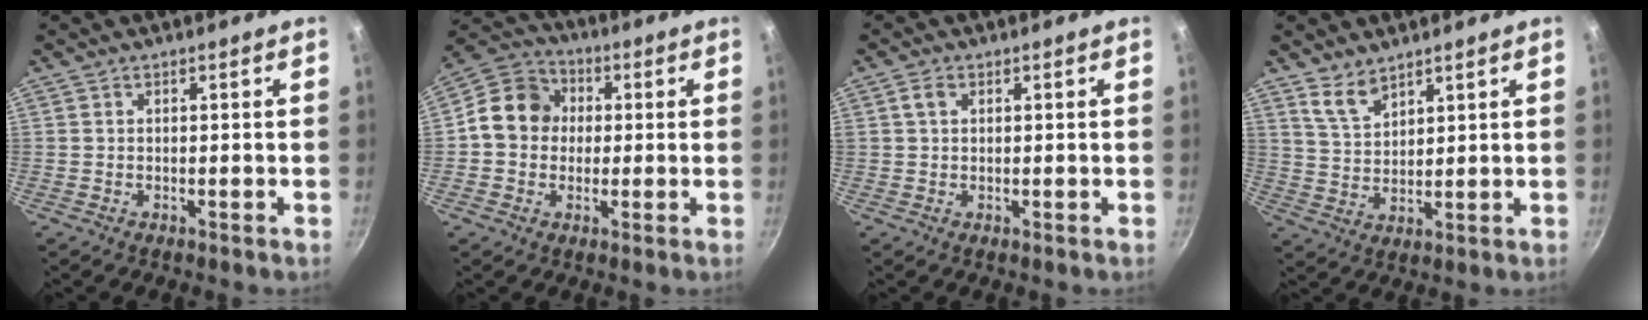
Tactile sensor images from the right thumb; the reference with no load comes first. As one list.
[{"total": 10.9, "force": [0.6, 9.6, 5.2], "torque": [-0.056, 0.023, -0.014]}, {"total": 1.9, "force": [0.6, 1.4, 1.1], "torque": [-0.017, 0.005, 0.012]}, {"total": 5.3, "force": [4.1, 2.2, 2.5], "torque": [-0.040, -0.027, 0.087]}]